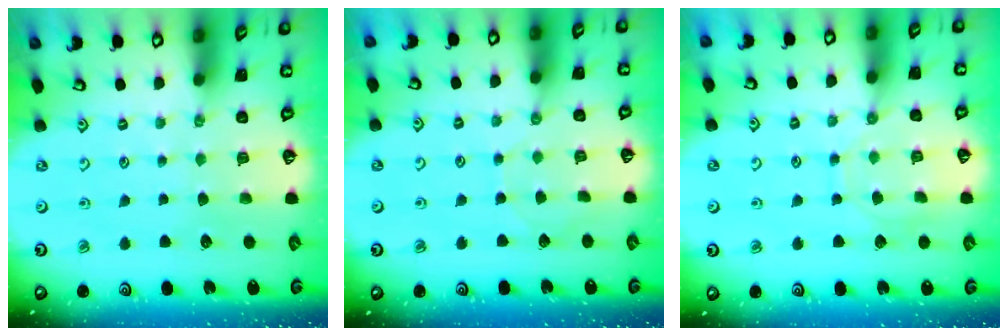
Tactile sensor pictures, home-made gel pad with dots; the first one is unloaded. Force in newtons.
{"total": 4.1, "press": 4.1, "slide": 0.4}
{"total": 9.4, "press": 9.4, "slide": 0.7}